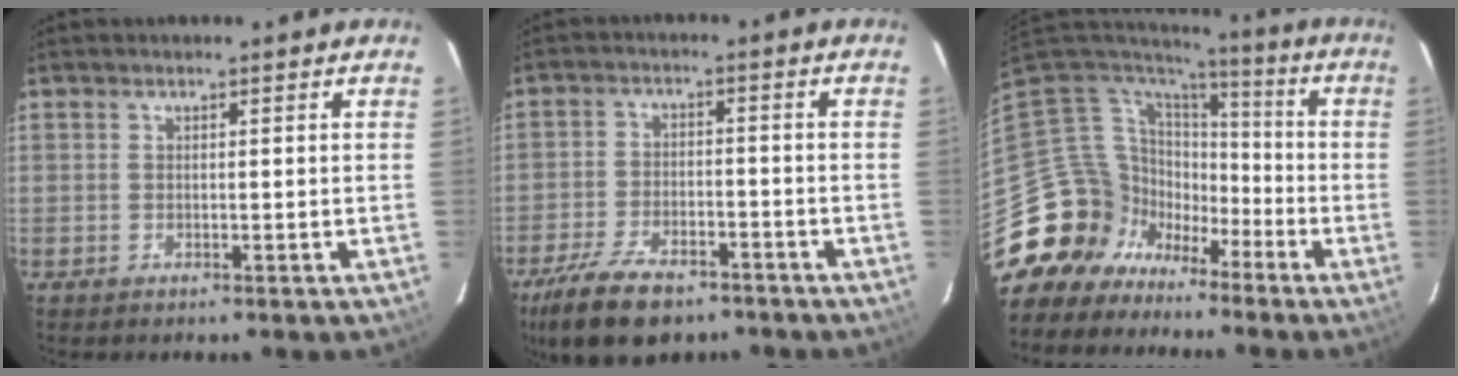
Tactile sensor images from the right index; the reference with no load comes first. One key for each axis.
{"total": 13.7, "fx": -9.9, "fy": 6.0, "fz": 7.3, "tx": -0.171, "ty": -0.018, "tz": -0.169}
{"total": 15.7, "fx": -8.6, "fy": 12.7, "fz": 3.1, "tx": -0.106, "ty": 0.037, "tz": -0.152}